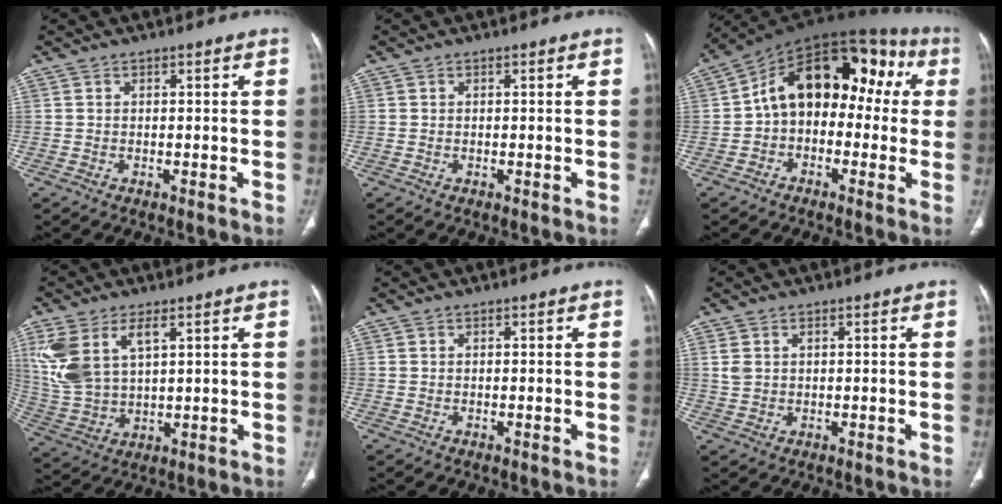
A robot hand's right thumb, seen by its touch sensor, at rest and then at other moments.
{"total": 0.0}
{"total": 18.2, "force": [1.5, 11.9, 13.7], "torque": [-0.153, 0.064, 0.007]}
{"total": 12.3, "force": [5.2, 6.4, 9.2], "torque": [-0.209, -0.008, 0.120]}
{"total": 0.0}
{"total": 2.4, "force": [0.8, 1.7, 1.5], "torque": [-0.040, 0.008, 0.026]}